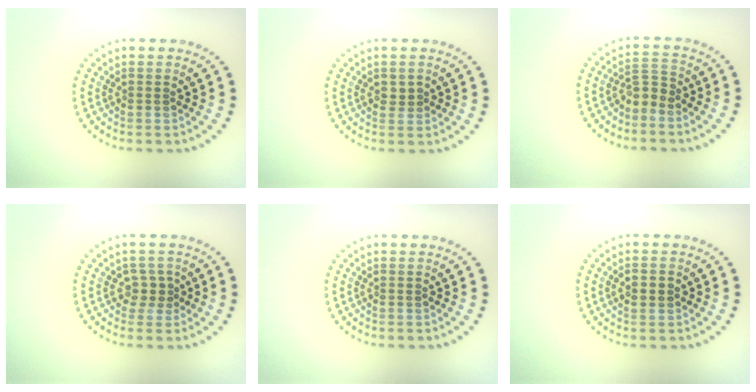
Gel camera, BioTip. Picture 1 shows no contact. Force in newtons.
{"total": 1.1, "press": 1.0, "slide": 0.4}
{"total": 2.0, "press": 1.4, "slide": 1.4}
{"total": 1.7, "press": 1.3, "slide": 1.1}
{"total": 0.0}
{"total": 1.4, "press": 1.4, "slide": 0.1}